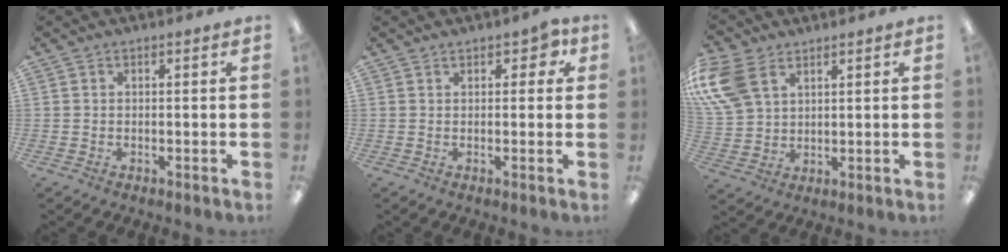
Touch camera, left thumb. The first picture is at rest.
{"total": 3.3, "force": [1.4, 2.0, 2.2], "torque": [-0.019, -0.003, 0.021]}
{"total": 12.0, "force": [5.5, 8.3, 6.7], "torque": [-0.168, -0.004, 0.107]}